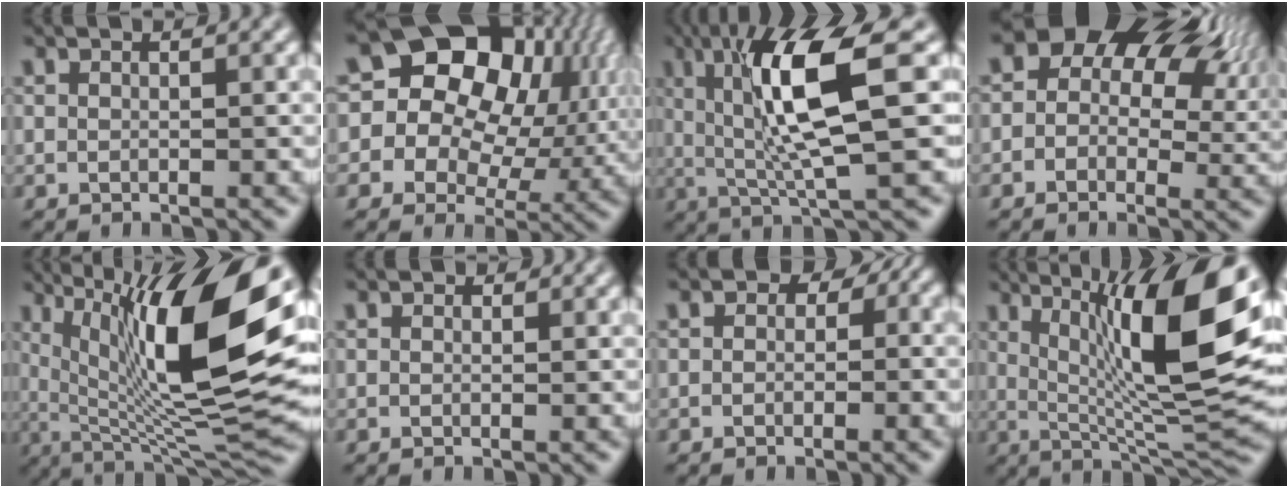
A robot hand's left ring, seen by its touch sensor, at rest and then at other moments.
{"total": 18.7, "force": [5.4, 14.6, 10.4], "torque": [-0.190, 0.043, 0.075]}
{"total": 8.8, "force": [1.8, 1.7, 8.4], "torque": [-0.150, -0.003, 0.038]}
{"total": 12.8, "force": [5.3, 9.0, 7.4], "torque": [-0.100, 0.060, 0.064]}
{"total": 13.9, "force": [4.0, 4.2, 12.7], "torque": [-0.200, -0.003, 0.068]}
{"total": 1.6, "force": [0.6, 1.2, 0.8], "torque": [-0.003, 0.012, -0.013]}
{"total": 6.4, "force": [1.0, 5.1, 3.7], "torque": [-0.030, 0.025, -0.018]}
{"total": 12.3, "force": [3.3, 2.9, 11.5], "torque": [-0.175, 0.001, 0.060]}